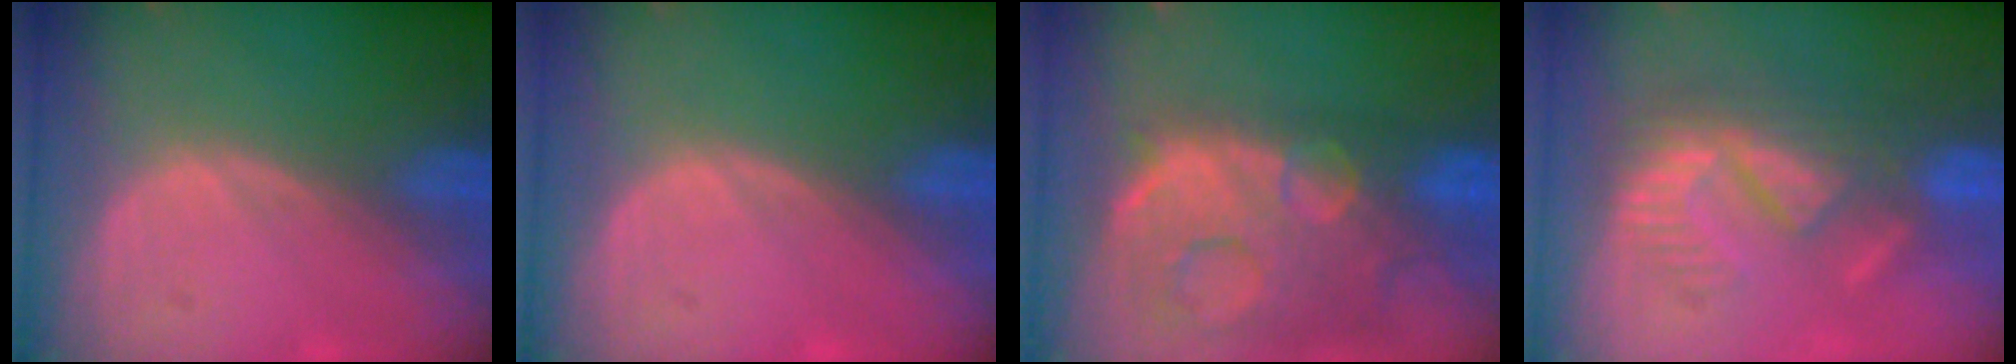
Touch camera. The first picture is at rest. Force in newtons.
{"total": 0.0}
{"total": 14.5, "press": 11.7, "slide": 8.4}
{"total": 9.2, "press": 8.0, "slide": 4.5}